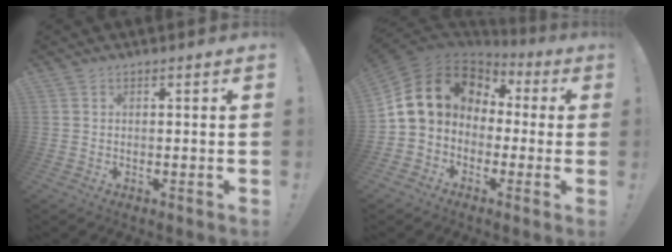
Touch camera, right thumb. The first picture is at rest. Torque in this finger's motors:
{"motor_torque": [2.39, 2.61, 0.56, -0.32, 0.14]}